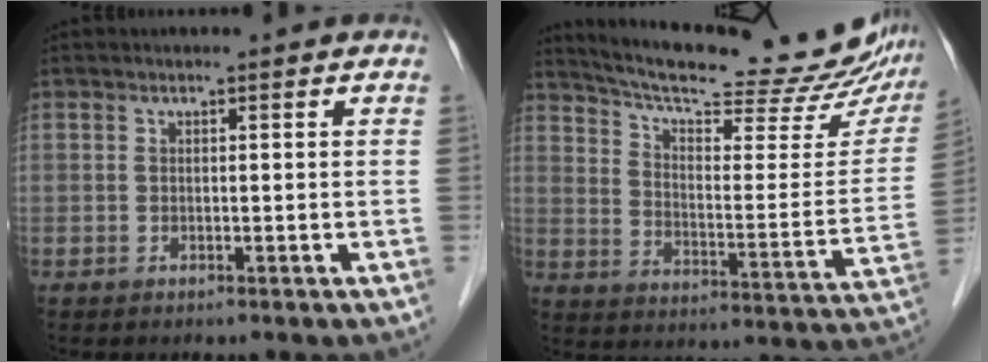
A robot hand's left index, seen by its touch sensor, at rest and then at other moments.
{"total": 27.7, "force": [24.6, 4.2, 11.9], "torque": [-0.184, -0.054, 0.321]}